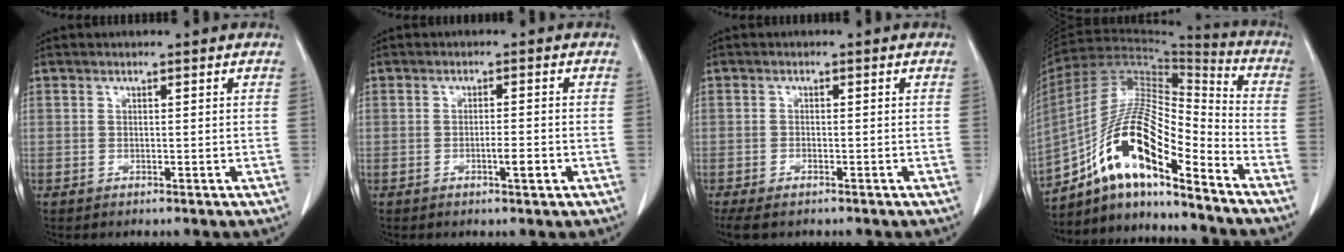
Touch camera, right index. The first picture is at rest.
{"total": 2.6, "force": [-1.0, 0.3, 2.4], "torque": [-0.038, 0.000, -0.015]}
{"total": 5.0, "force": [-3.7, 1.8, 2.8], "torque": [-0.052, -0.010, -0.059]}
{"total": 16.8, "force": [-10.5, 3.5, 12.6], "torque": [-0.241, 0.022, -0.183]}